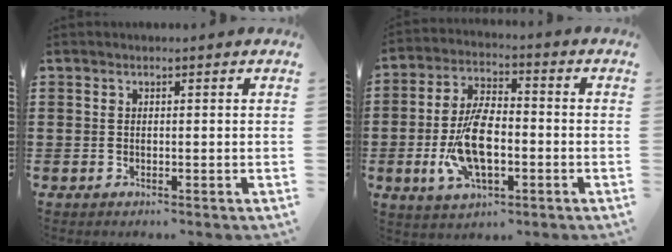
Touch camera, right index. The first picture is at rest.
{"total": 10.0, "force": [-2.1, 4.8, 8.5], "torque": [-0.185, -0.001, -0.041]}